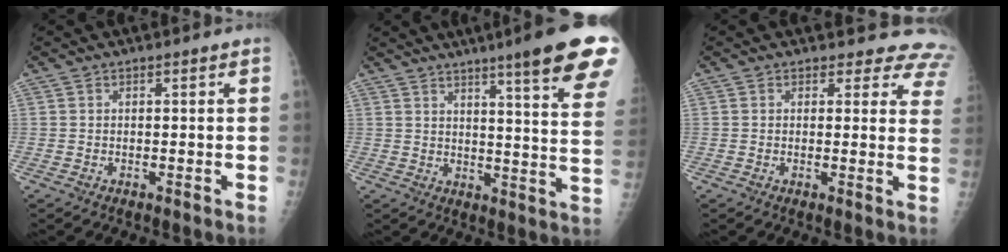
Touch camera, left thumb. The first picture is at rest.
{"total": 18.6, "force": [12.3, 1.4, 13.9], "torque": [-0.160, -0.056, 0.149]}
{"total": 8.3, "force": [7.1, 4.2, 1.1], "torque": [0.040, -0.026, 0.042]}